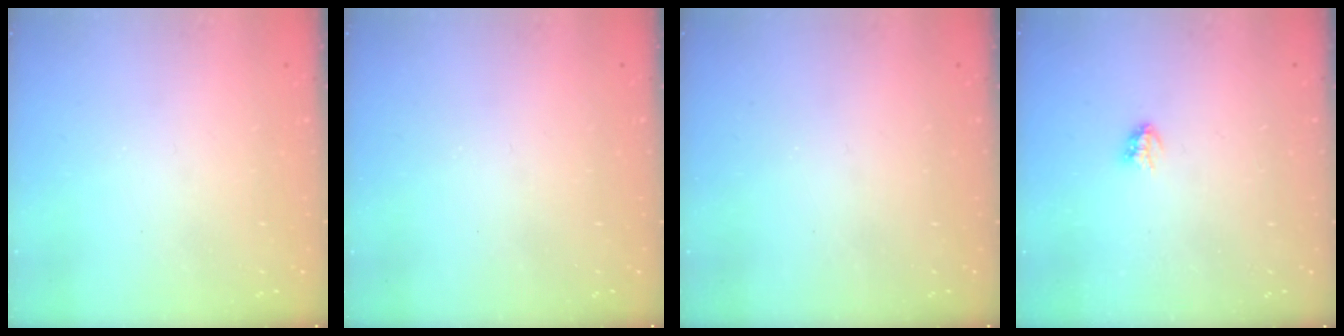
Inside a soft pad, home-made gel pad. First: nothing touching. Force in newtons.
{"total": 0.0}
{"total": 0.0}
{"total": 2.9, "press": 2.9, "slide": 0.3}